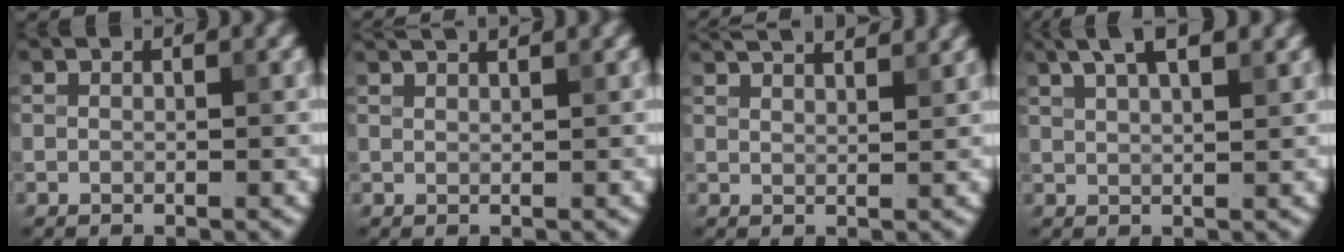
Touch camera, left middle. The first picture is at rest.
{"total": 1.9, "force": [1.8, -0.2, 0.4], "torque": [-0.010, 0.008, 0.031]}
{"total": 4.3, "force": [3.9, 0.6, 1.7], "torque": [-0.023, 0.019, 0.047]}
{"total": 5.2, "force": [3.4, 1.6, 3.6], "torque": [-0.060, 0.022, 0.049]}